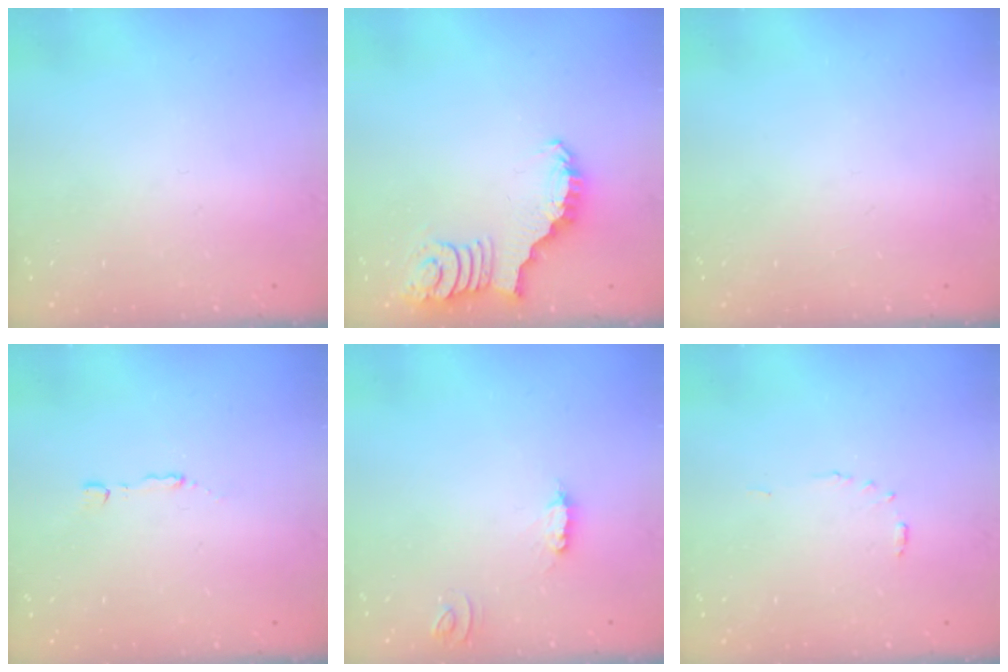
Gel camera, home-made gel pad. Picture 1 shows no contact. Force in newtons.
{"total": 2.7, "press": 2.7, "slide": 0.5}
{"total": 0.0}
{"total": 1.1, "press": 1.1, "slide": 0.1}
{"total": 5.6, "press": 5.5, "slide": 0.4}
{"total": 4.5, "press": 4.5, "slide": 0.5}